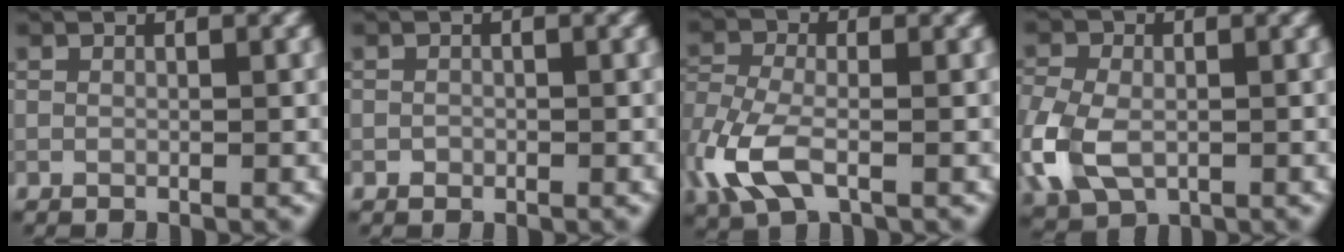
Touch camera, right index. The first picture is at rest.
{"total": 0.6, "force": [-0.2, 0.5, 0.1], "torque": [0.002, -0.004, -0.005]}
{"total": 5.6, "force": [-2.3, 3.0, 4.1], "torque": [-0.102, -0.004, -0.058]}
{"total": 7.4, "force": [-2.0, 4.9, 5.1], "torque": [-0.134, -0.015, -0.047]}